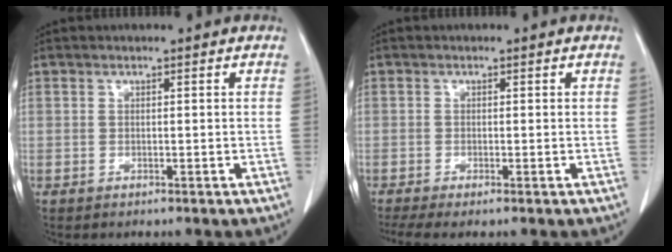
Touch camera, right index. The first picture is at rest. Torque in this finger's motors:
{"motor_torque": [0.35, -0.51, 0.07, 0.02]}